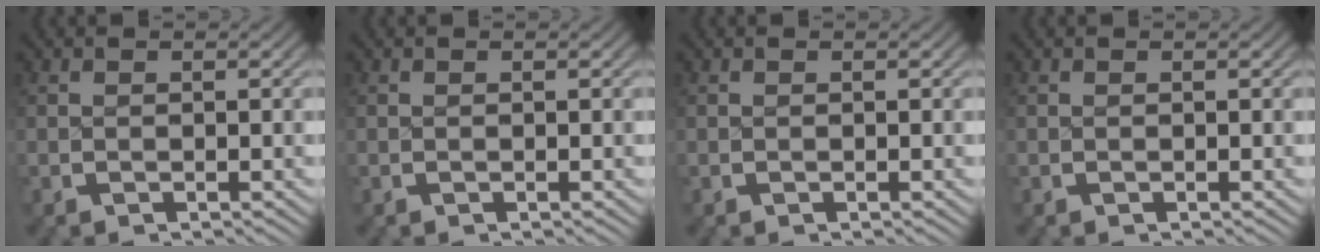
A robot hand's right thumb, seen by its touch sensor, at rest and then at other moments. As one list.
[{"total": 0.0}, {"total": 0.0}, {"total": 0.0}]